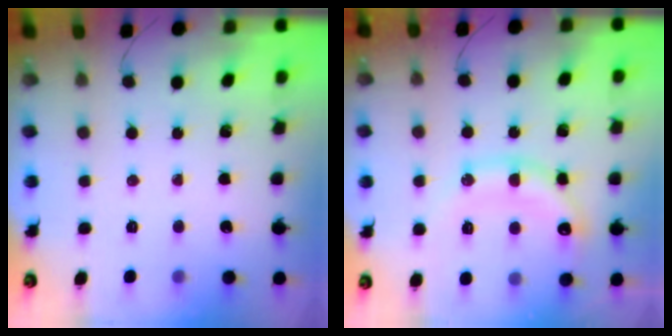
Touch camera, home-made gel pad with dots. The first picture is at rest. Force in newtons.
{"total": 14.3, "press": 14.3, "slide": 1.3}